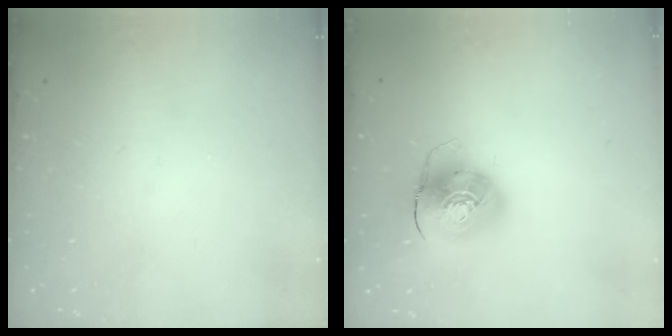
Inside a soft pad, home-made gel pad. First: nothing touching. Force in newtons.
{"total": 10.8, "press": 10.6, "slide": 1.8}